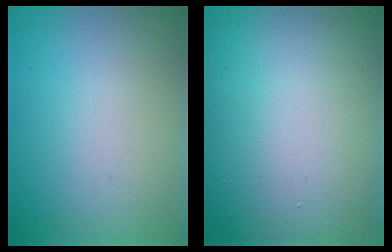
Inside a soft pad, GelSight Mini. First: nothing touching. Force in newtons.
{"total": 19.6, "press": 19.5, "slide": 1.3}